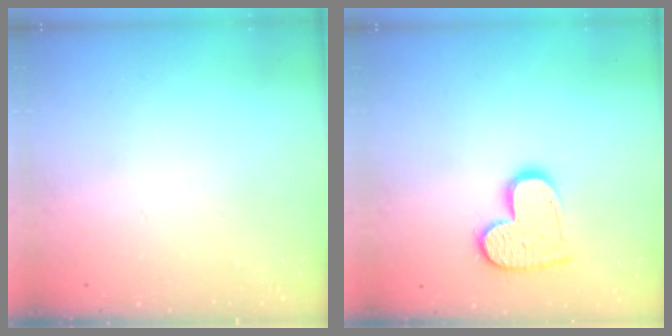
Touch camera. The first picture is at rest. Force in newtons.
{"total": 13.0, "press": 13.0, "slide": 1.0}